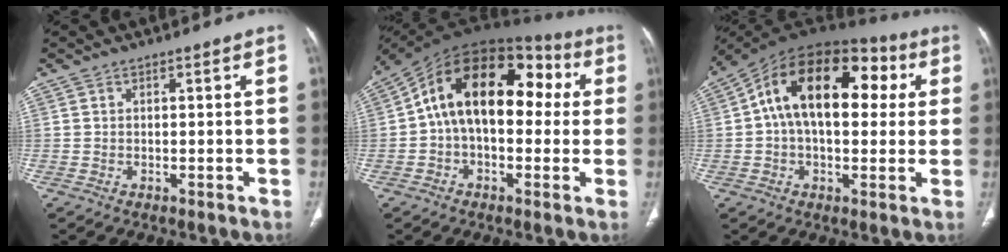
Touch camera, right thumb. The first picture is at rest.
{"total": 19.9, "force": [2.5, 11.9, 15.8], "torque": [-0.217, 0.056, 0.025]}
{"total": 20.8, "force": [3.9, 12.1, 16.4], "torque": [-0.236, 0.043, 0.051]}